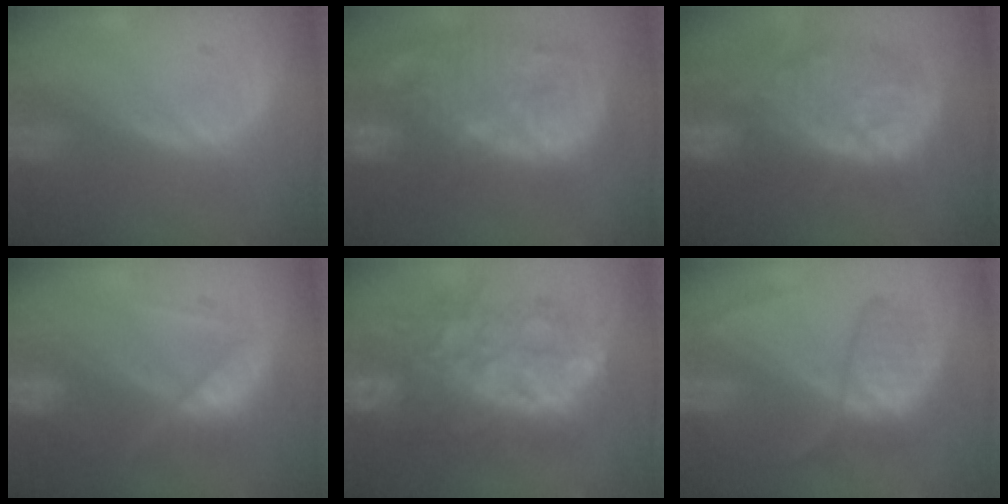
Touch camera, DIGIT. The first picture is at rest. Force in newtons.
{"total": 14.5, "press": 12.6, "slide": 7.2}
{"total": 12.5, "press": 11.1, "slide": 5.6}
{"total": 7.3, "press": 6.6, "slide": 3.3}
{"total": 12.1, "press": 12.0, "slide": 1.2}
{"total": 6.3, "press": 6.3, "slide": 0.6}